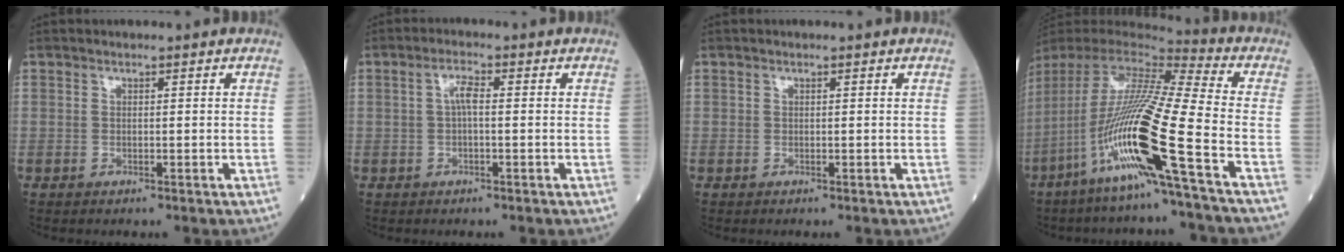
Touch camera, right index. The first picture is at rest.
{"total": 2.5, "force": [0.1, 0.6, 2.4], "torque": [-0.047, 0.006, 0.002]}
{"total": 0.0}
{"total": 21.4, "force": [-8.8, -1.0, 19.5], "torque": [-0.411, -0.040, -0.181]}